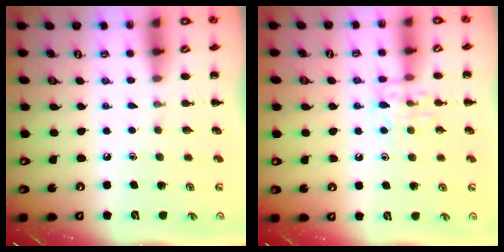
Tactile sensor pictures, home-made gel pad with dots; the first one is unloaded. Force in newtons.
{"total": 9.2, "press": 9.2, "slide": 0.6}